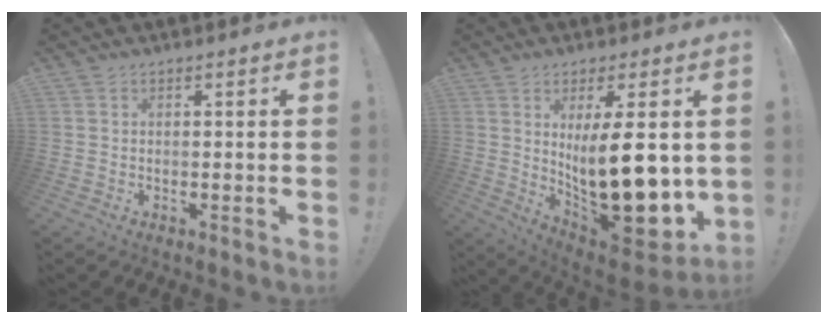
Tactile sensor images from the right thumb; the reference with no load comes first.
{"total": 20.3, "force": [2.0, 6.7, 19.1], "torque": [-0.295, -0.048, 0.042]}